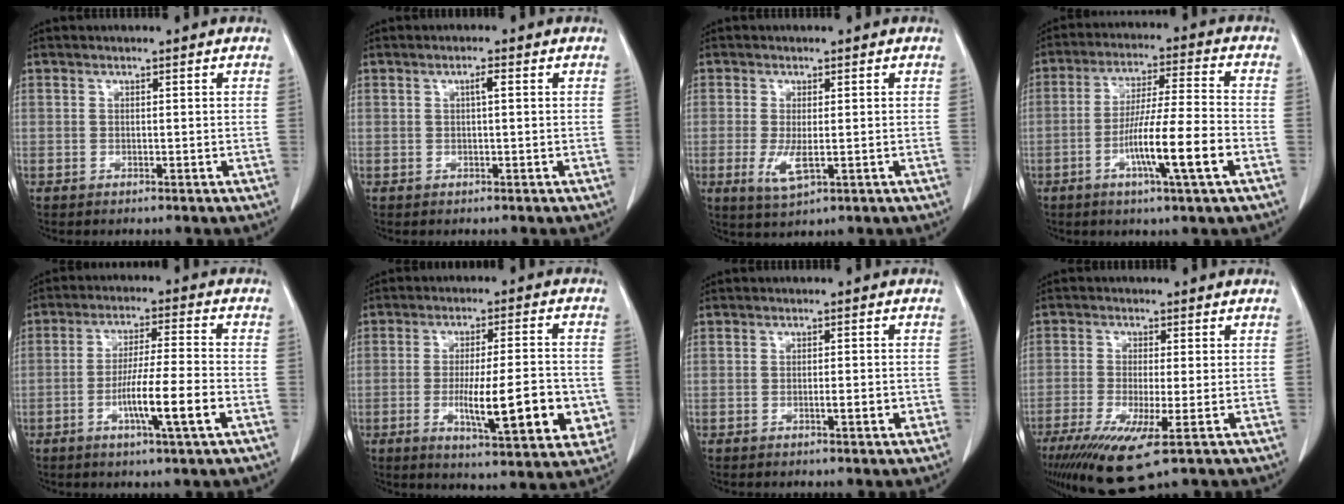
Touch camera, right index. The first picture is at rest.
{"total": 1.3, "force": [0.3, 0.1, 1.3], "torque": [-0.024, 0.004, 0.004]}
{"total": 4.0, "force": [-0.9, 1.1, 3.8], "torque": [-0.075, -0.011, -0.009]}
{"total": 11.8, "force": [-4.2, -0.2, 11.0], "torque": [-0.194, -0.004, -0.076]}
{"total": 9.6, "force": [-3.4, -0.3, 8.9], "torque": [-0.155, -0.006, -0.061]}
{"total": 14.6, "force": [-3.4, 2.6, 13.9], "torque": [-0.199, -0.003, -0.042]}
{"total": 2.0, "force": [-0.7, 0.3, 1.9], "torque": [-0.028, 0.002, -0.008]}
{"total": 9.7, "force": [-4.8, 1.1, 8.3], "torque": [-0.144, -0.031, -0.078]}